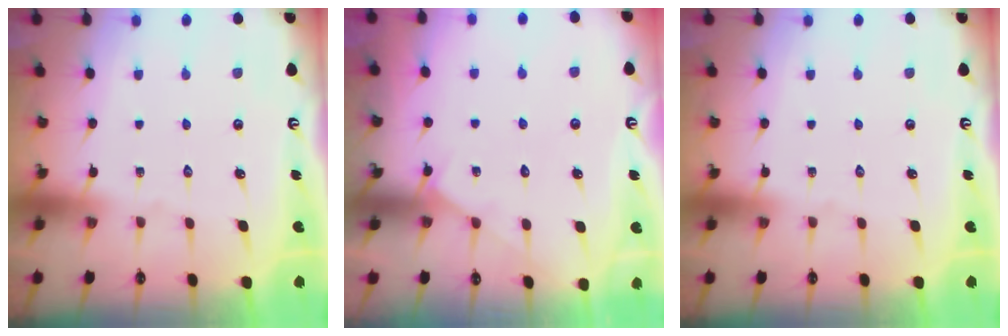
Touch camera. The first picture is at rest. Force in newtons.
{"total": 2.8, "press": 2.7, "slide": 0.4}
{"total": 0.0}